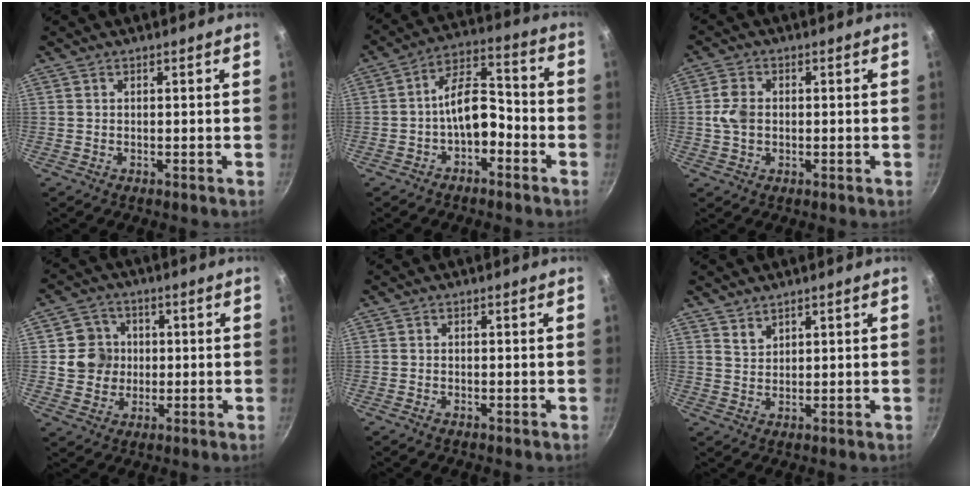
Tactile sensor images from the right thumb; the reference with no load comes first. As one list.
[{"total": 9.4, "force": [-3.3, 5.3, 7.1], "torque": [-0.091, 0.060, -0.060]}, {"total": 4.7, "force": [0.0, 3.5, 3.2], "torque": [-0.058, 0.005, -0.004]}, {"total": 7.5, "force": [0.6, 7.2, 2.0], "torque": [0.006, 0.007, 0.006]}, {"total": 0.7, "force": [-0.5, 0.4, 0.3], "torque": [-0.009, 0.001, -0.011]}, {"total": 2.3, "force": [1.9, 1.0, 0.6], "torque": [-0.005, -0.007, 0.040]}]